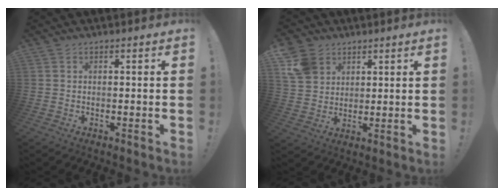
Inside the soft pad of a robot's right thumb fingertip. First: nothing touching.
{"total": 9.6, "force": [5.1, 7.4, 3.3], "torque": [-0.057, -0.021, 0.106]}